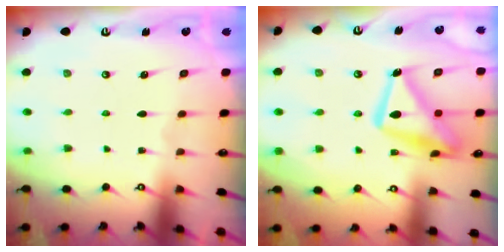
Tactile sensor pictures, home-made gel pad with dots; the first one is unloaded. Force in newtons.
{"total": 17.0, "press": 16.9, "slide": 1.2}